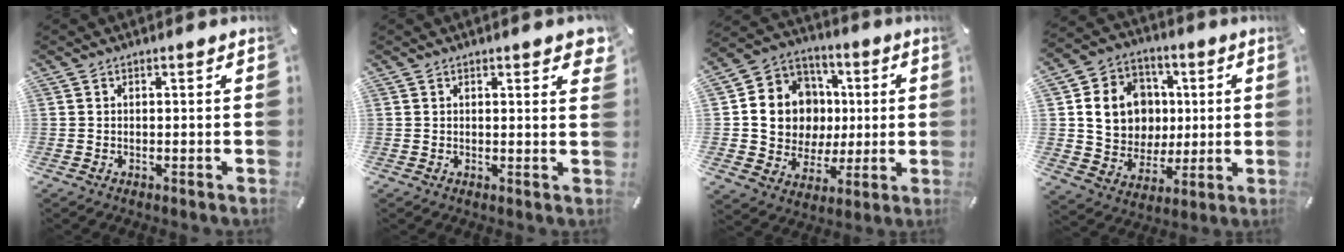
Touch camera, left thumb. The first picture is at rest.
{"total": 2.0, "force": [1.4, 0.6, 1.3], "torque": [-0.013, -0.003, 0.021]}
{"total": 14.6, "force": [1.0, 13.8, 4.6], "torque": [-0.084, -0.005, 0.032]}
{"total": 15.0, "force": [2.3, 13.5, 6.1], "torque": [-0.102, 0.007, 0.055]}